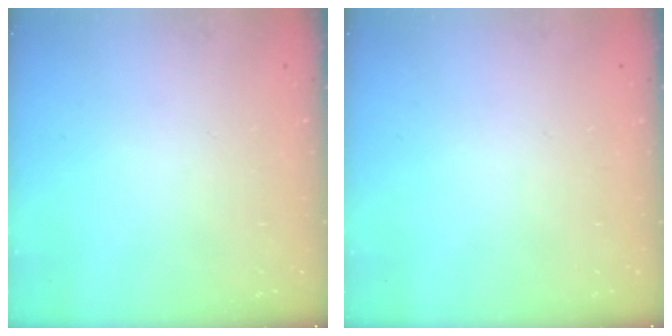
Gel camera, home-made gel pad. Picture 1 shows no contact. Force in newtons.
{"total": 0.0}